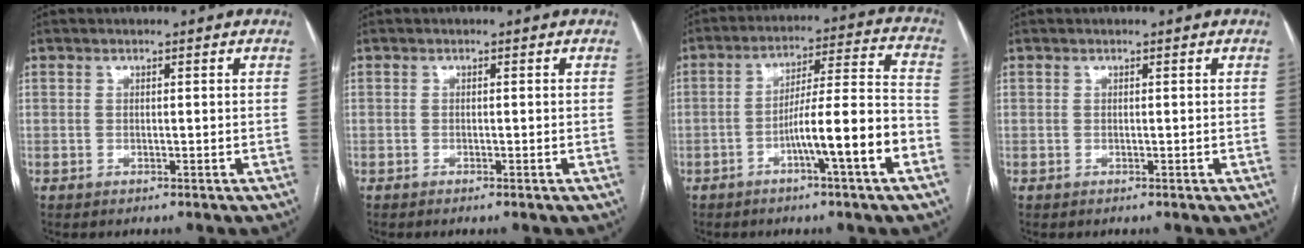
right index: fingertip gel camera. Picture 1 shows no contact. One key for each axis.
{"total": 0.6, "fx": -0.5, "fy": -0.1, "fz": 0.4, "tx": -0.012, "ty": -0.001, "tz": -0.007}
{"total": 12.0, "fx": -5.0, "fy": -0.3, "fz": 10.9, "tx": -0.172, "ty": 0.016, "tz": -0.076}
{"total": 0.0}